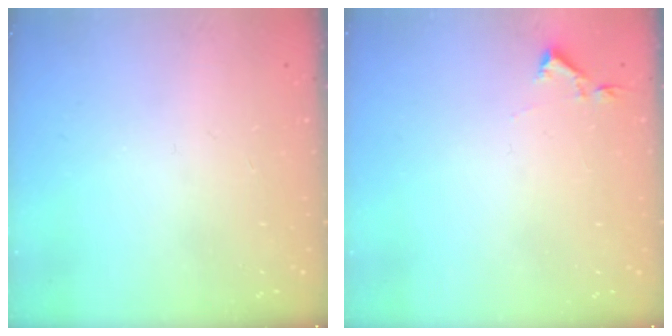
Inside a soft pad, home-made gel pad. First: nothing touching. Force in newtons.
{"total": 2.9, "press": 2.9, "slide": 0.5}